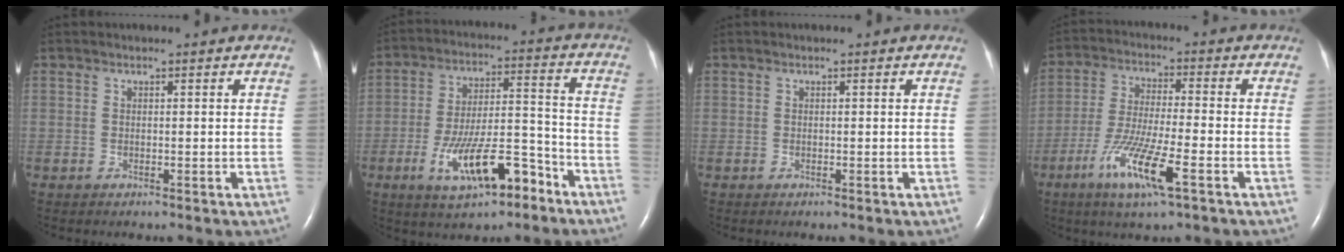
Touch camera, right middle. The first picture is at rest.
{"total": 12.9, "force": [-7.1, 3.6, 10.1], "torque": [-0.178, 0.011, -0.114]}
{"total": 0.0}
{"total": 10.6, "force": [-5.1, 0.8, 9.3], "torque": [-0.187, -0.020, -0.095]}